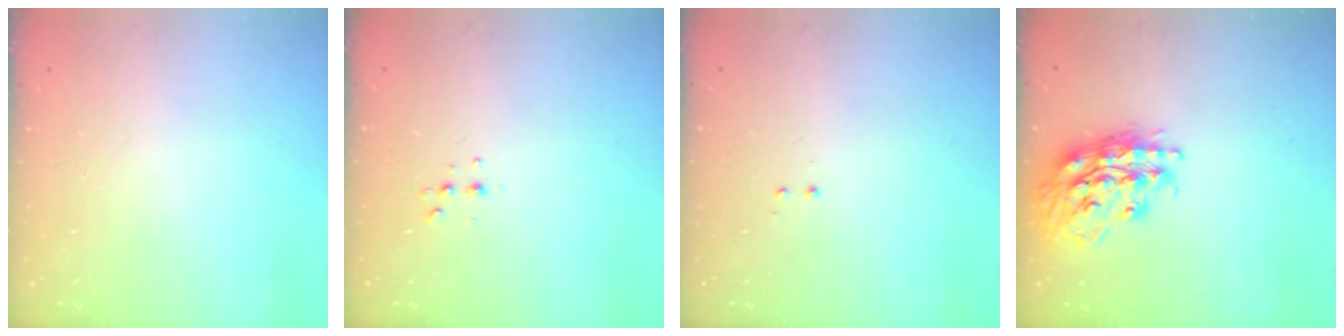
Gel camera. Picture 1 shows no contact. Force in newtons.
{"total": 3.9, "press": 3.8, "slide": 1.1}
{"total": 0.5, "press": 0.5, "slide": 0.3}
{"total": 18.8, "press": 18.8, "slide": 1.5}